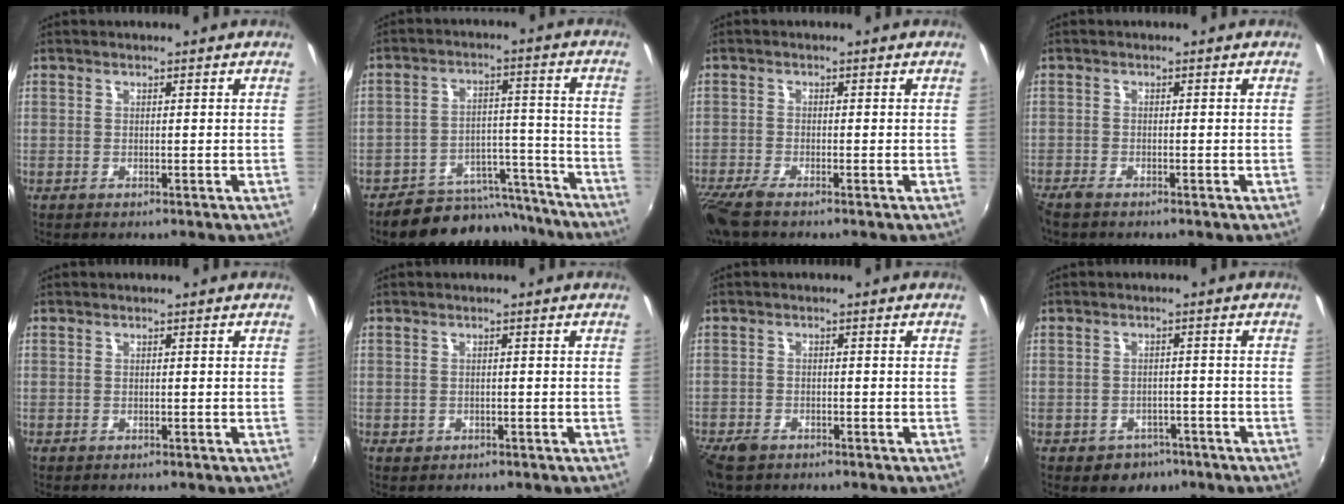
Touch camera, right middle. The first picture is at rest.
{"total": 13.7, "force": [-12.4, 5.5, 2.1], "torque": [-0.040, 0.042, -0.162]}
{"total": 5.0, "force": [-3.9, 0.5, 3.1], "torque": [-0.080, -0.022, -0.078]}
{"total": 2.3, "force": [-2.0, 0.5, 1.0], "torque": [-0.025, -0.011, -0.041]}
{"total": 0.0}
{"total": 1.3, "force": [-0.5, 1.1, 0.4], "torque": [-0.008, -0.004, -0.006]}
{"total": 4.8, "force": [-3.5, 2.4, 2.1], "torque": [-0.060, -0.015, -0.068]}
{"total": 5.4, "force": [-3.2, 4.1, 1.3], "torque": [-0.039, -0.002, -0.037]}